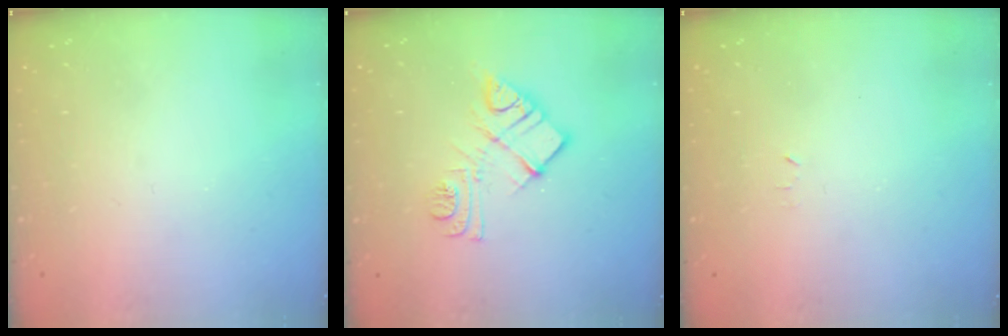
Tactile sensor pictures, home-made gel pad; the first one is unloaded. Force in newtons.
{"total": 11.1, "press": 11.1, "slide": 0.5}
{"total": 2.4, "press": 2.4, "slide": 0.4}